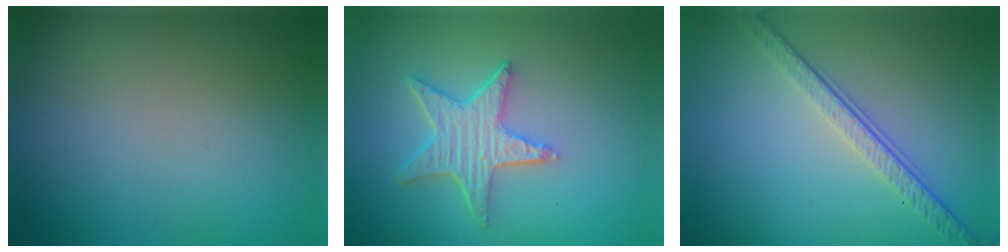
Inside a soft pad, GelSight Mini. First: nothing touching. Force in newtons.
{"total": 4.4, "press": 3.7, "slide": 2.5}
{"total": 3.8, "press": 2.7, "slide": 2.7}